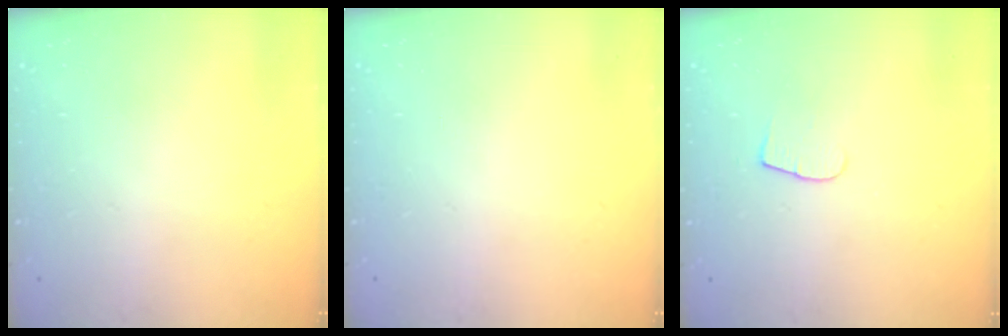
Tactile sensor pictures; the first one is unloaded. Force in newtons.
{"total": 0.0}
{"total": 5.2, "press": 5.2, "slide": 0.6}